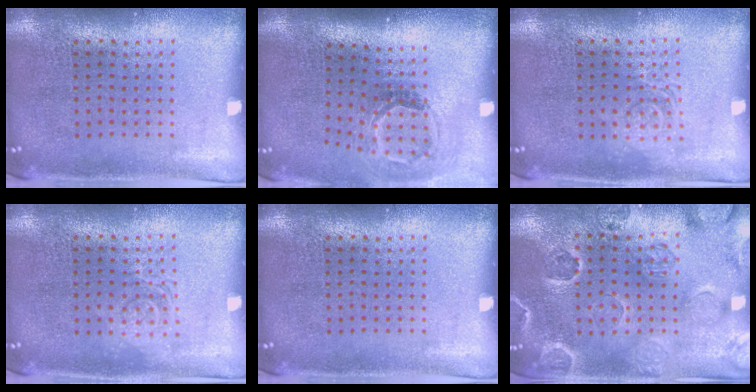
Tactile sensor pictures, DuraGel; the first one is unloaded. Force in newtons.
{"total": 1.8, "press": 1.2, "slide": 1.4}
{"total": 1.9, "press": 1.9, "slide": 0.3}
{"total": 1.9, "press": 1.9, "slide": 0.3}
{"total": 0.0}
{"total": 2.5, "press": 2.3, "slide": 1.0}